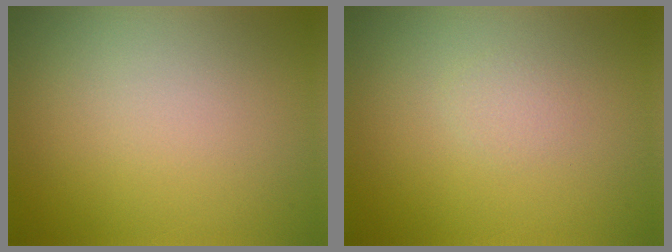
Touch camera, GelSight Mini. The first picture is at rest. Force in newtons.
{"total": 0.7, "press": 0.7, "slide": 0.0}